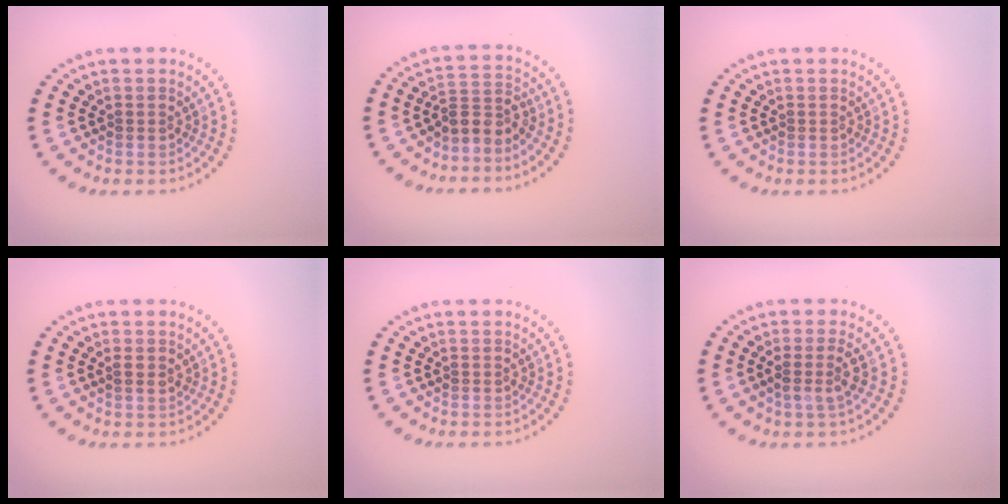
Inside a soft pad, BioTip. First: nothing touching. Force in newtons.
{"total": 2.7, "press": 1.8, "slide": 1.9}
{"total": 0.0}
{"total": 0.6, "press": 0.6, "slide": 0.3}
{"total": 0.0}
{"total": 1.8, "press": 1.4, "slide": 1.1}